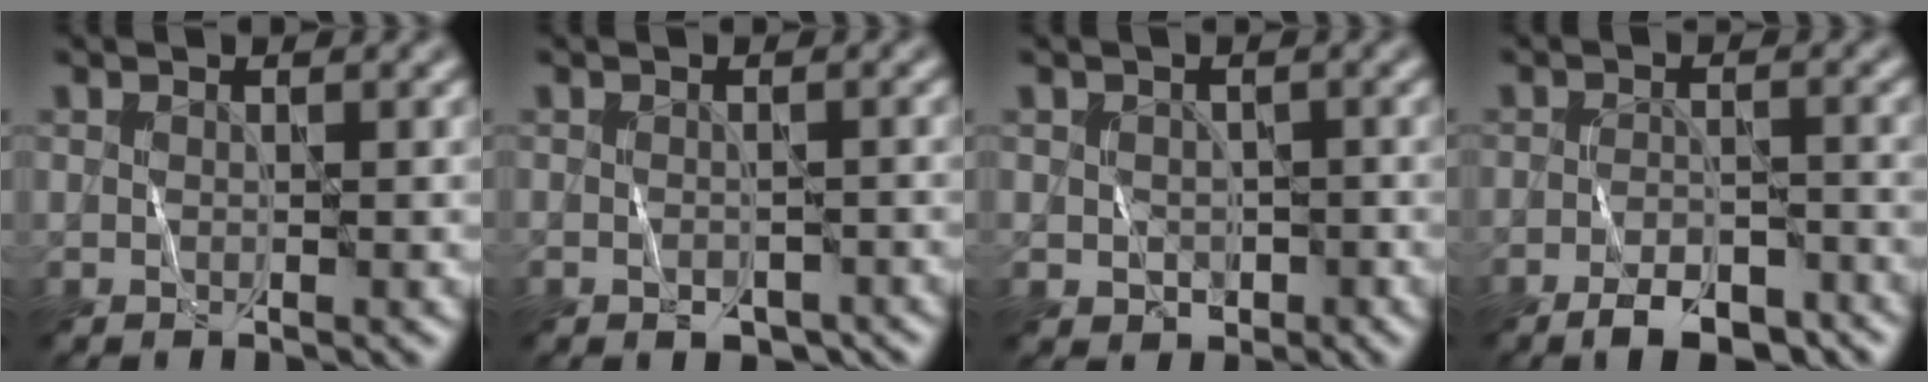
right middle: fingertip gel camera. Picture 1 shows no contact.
{"total": 2.0, "force": [-1.3, 1.3, 1.0], "torque": [-0.008, -0.010, -0.012]}
{"total": 2.3, "force": [-0.7, 1.9, 1.0], "torque": [-0.011, -0.007, -0.010]}
{"total": 5.4, "force": [-4.2, 1.8, 3.0], "torque": [-0.041, -0.003, -0.064]}